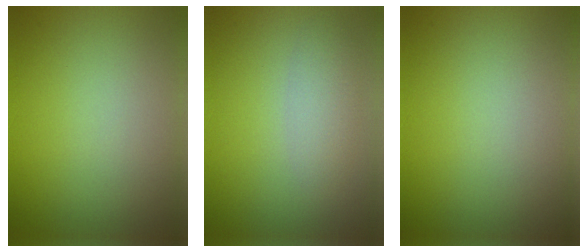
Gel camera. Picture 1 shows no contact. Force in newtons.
{"total": 2.1, "press": 2.1, "slide": 0.1}
{"total": 0.0}